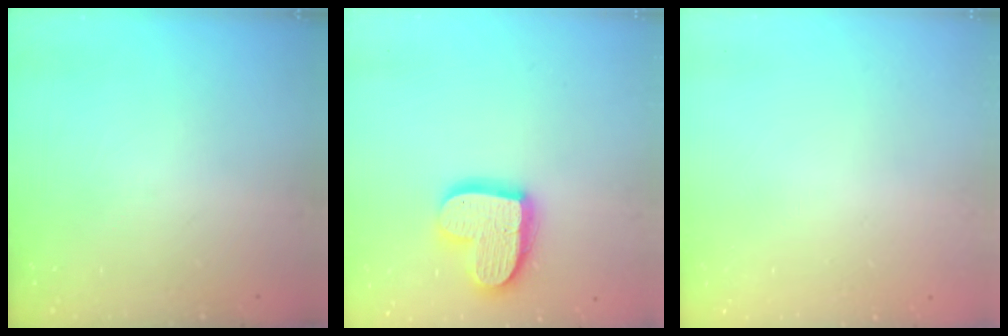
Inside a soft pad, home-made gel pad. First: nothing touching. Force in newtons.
{"total": 16.2, "press": 16.1, "slide": 1.3}
{"total": 0.0}